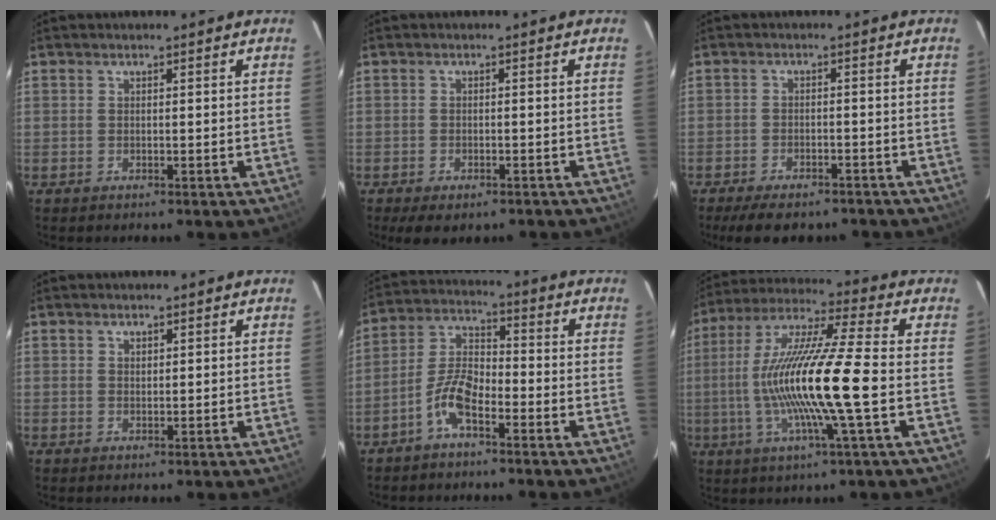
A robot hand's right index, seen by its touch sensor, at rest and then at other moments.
{"total": 5.9, "force": [-4.3, 2.3, 3.4], "torque": [-0.077, -0.021, -0.064]}
{"total": 10.1, "force": [-8.3, 3.4, 4.7], "torque": [-0.105, -0.016, -0.120]}
{"total": 1.0, "force": [0.6, 0.7, 0.3], "torque": [-0.003, 0.003, 0.011]}
{"total": 7.3, "force": [-4.3, 2.8, 5.2], "torque": [-0.115, 0.015, -0.088]}
{"total": 18.0, "force": [-2.4, -0.1, 17.8], "torque": [-0.344, -0.003, -0.048]}